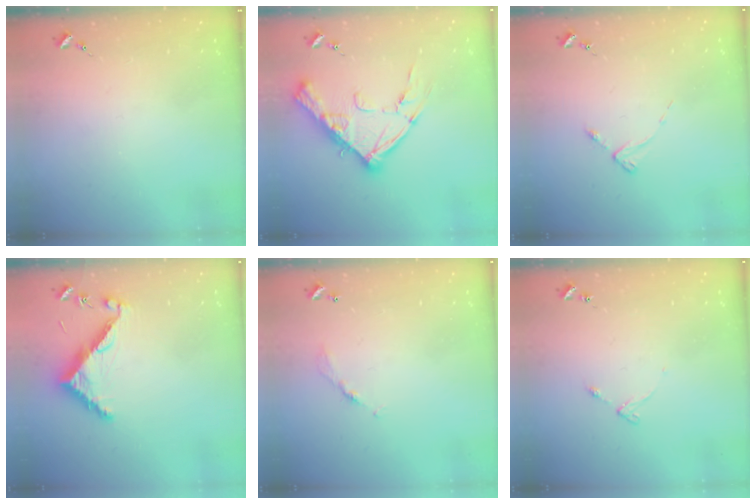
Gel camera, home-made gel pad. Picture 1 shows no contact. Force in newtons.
{"total": 17.3, "press": 17.2, "slide": 1.6}
{"total": 2.8, "press": 2.8, "slide": 0.3}
{"total": 8.0, "press": 7.9, "slide": 0.4}
{"total": 4.4, "press": 4.3, "slide": 0.2}
{"total": 4.3, "press": 4.2, "slide": 0.5}